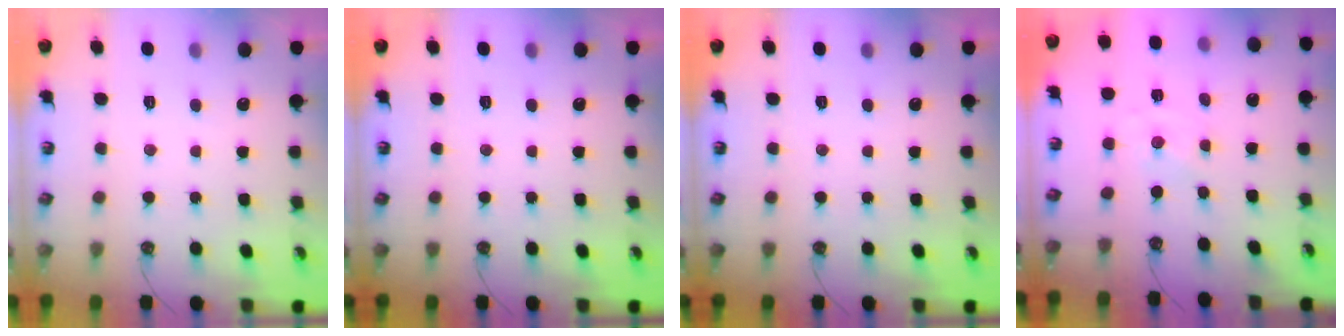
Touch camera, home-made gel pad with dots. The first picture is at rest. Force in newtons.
{"total": 0.0}
{"total": 0.0}
{"total": 0.0}